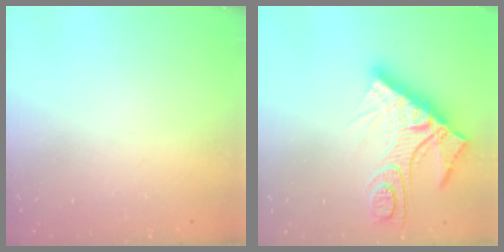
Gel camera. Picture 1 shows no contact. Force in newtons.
{"total": 16.4, "press": 16.3, "slide": 1.4}